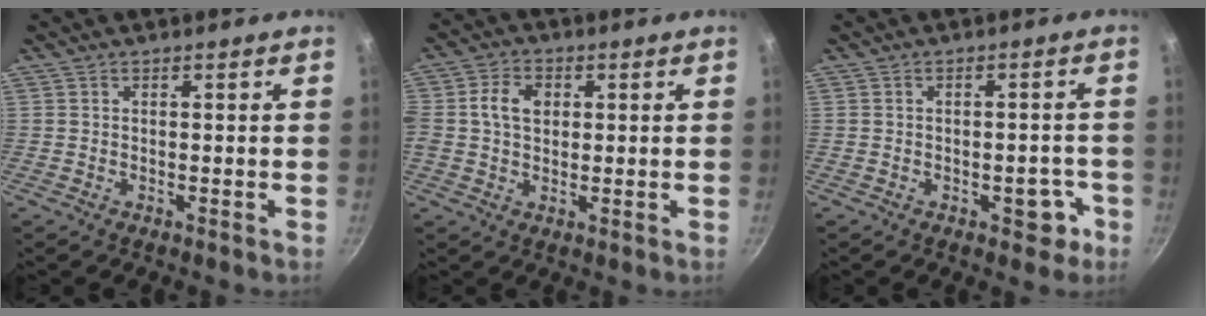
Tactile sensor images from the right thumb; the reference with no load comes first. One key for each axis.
{"total": 6.6, "fx": 1.0, "fy": 4.8, "fz": 4.4, "tx": -0.073, "ty": 0.010, "tz": 0.010}
{"total": 4.6, "fx": -2.1, "fy": 2.6, "fz": 3.2, "tx": -0.015, "ty": 0.018, "tz": -0.023}